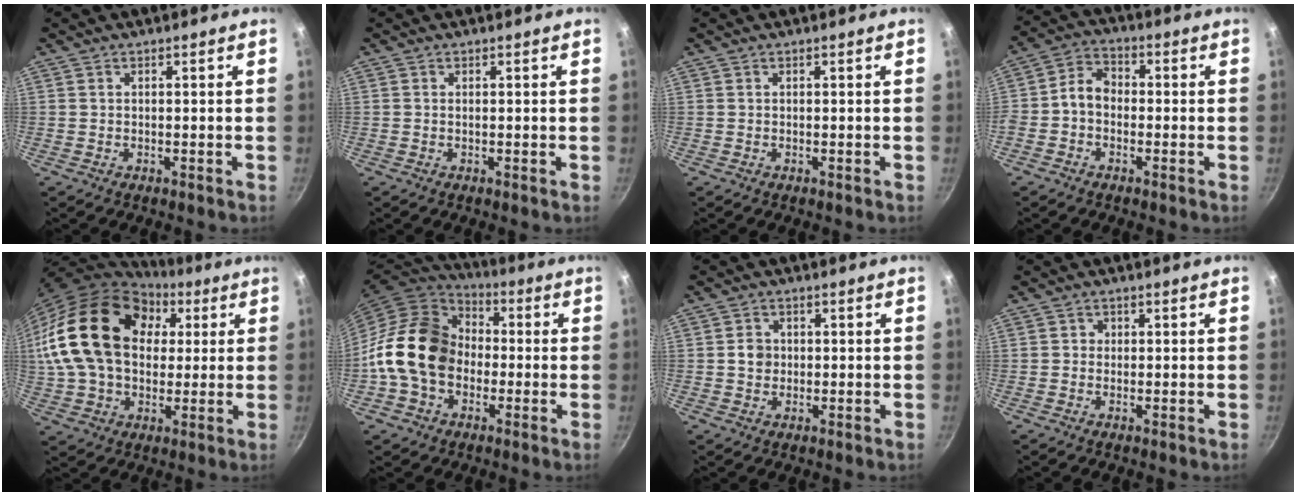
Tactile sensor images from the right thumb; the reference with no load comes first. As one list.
[{"total": 0.0}, {"total": 0.0}, {"total": 5.7, "force": [-1.1, 4.4, 3.5], "torque": [-0.046, 0.025, -0.038]}, {"total": 26.2, "force": [5.7, 18.4, 17.8], "torque": [-0.327, 0.030, 0.099]}, {"total": 17.6, "force": [-1.8, 13.6, 10.9], "torque": [-0.163, 0.041, -0.044]}, {"total": 3.1, "force": [0.0, 2.8, 1.4], "torque": [-0.009, 0.007, -0.002]}, {"total": 1.3, "force": [0.0, 1.3, 0.3], "torque": [0.005, 0.000, -0.004]}]